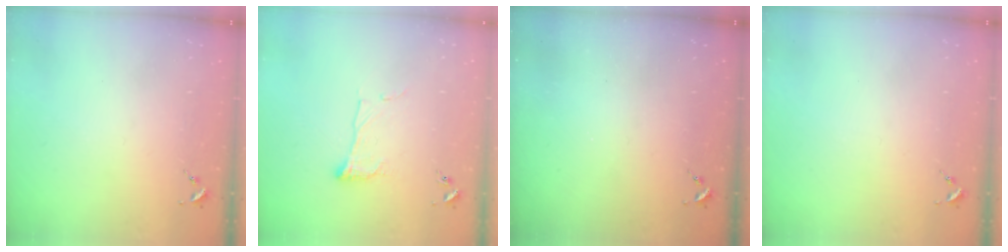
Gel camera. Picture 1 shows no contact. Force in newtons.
{"total": 7.8, "press": 7.8, "slide": 0.1}
{"total": 0.0}
{"total": 0.0}